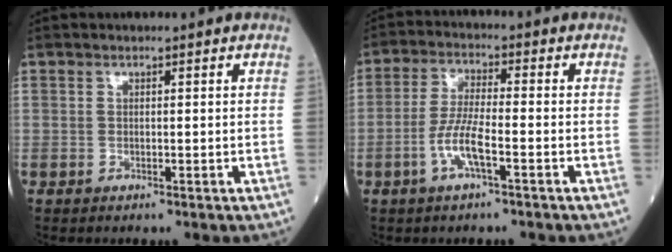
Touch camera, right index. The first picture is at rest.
{"total": 6.1, "force": [-2.6, 0.7, 5.5], "torque": [-0.116, 0.002, -0.052]}